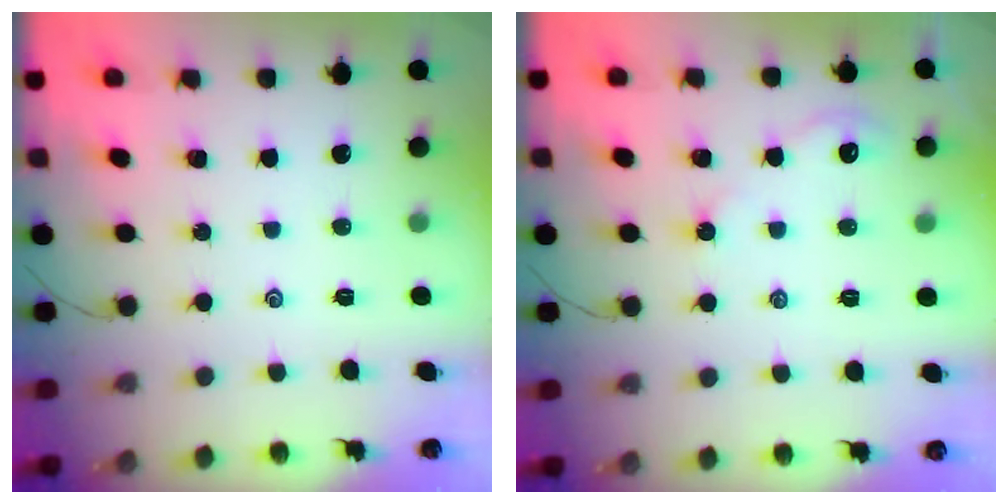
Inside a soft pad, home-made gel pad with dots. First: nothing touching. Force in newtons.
{"total": 2.4, "press": 2.4, "slide": 0.4}